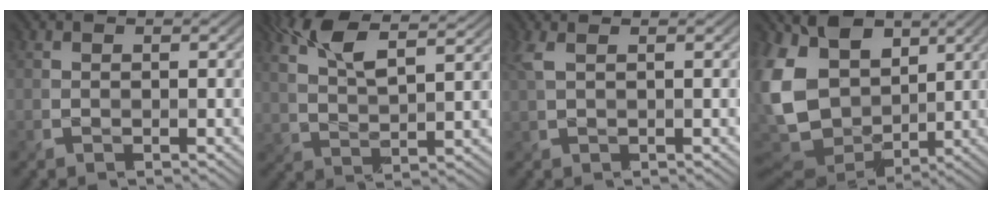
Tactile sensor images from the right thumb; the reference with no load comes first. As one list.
[{"total": 9.9, "force": [6.3, 3.1, 7.0], "torque": [-0.166, 0.019, 0.119]}, {"total": 2.3, "force": [1.0, 0.6, 1.9], "torque": [-0.055, 0.009, 0.021]}, {"total": 16.0, "force": [1.9, 12.1, 10.3], "torque": [-0.261, -0.012, 0.063]}]